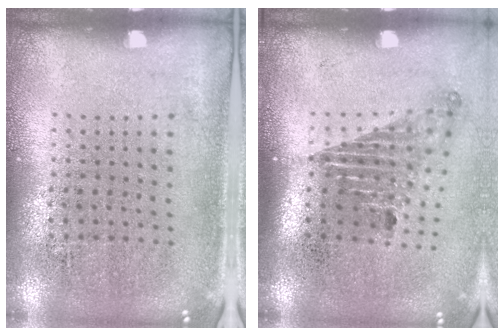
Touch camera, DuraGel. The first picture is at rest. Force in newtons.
{"total": 1.6, "press": 1.1, "slide": 1.2}